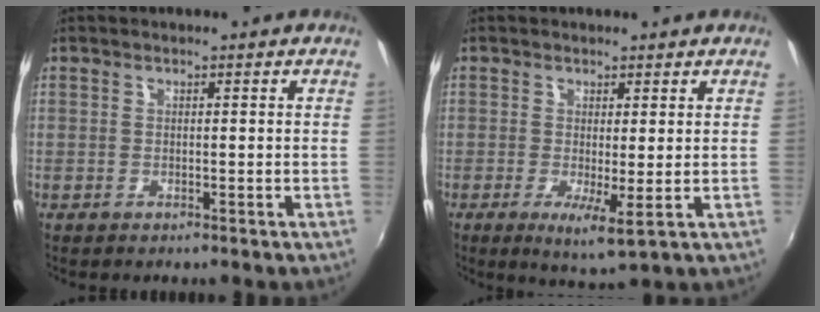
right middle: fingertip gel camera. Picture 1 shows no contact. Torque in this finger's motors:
{"motor_torque": [-0.27, -1.64, -0.17, 0.00]}